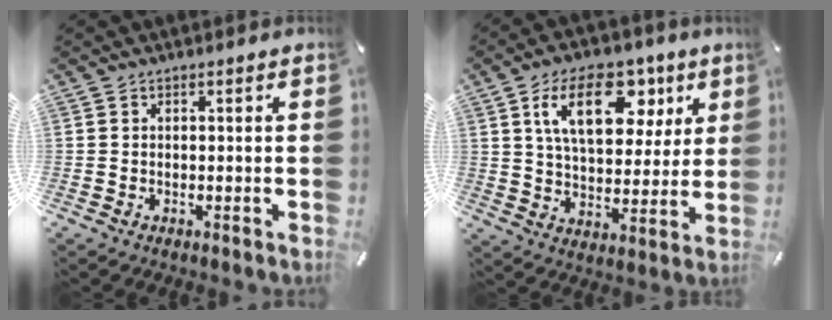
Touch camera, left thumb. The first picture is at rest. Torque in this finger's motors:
{"motor_torque": [0.99, 1.08, 1.55, -1.22, 0.50]}